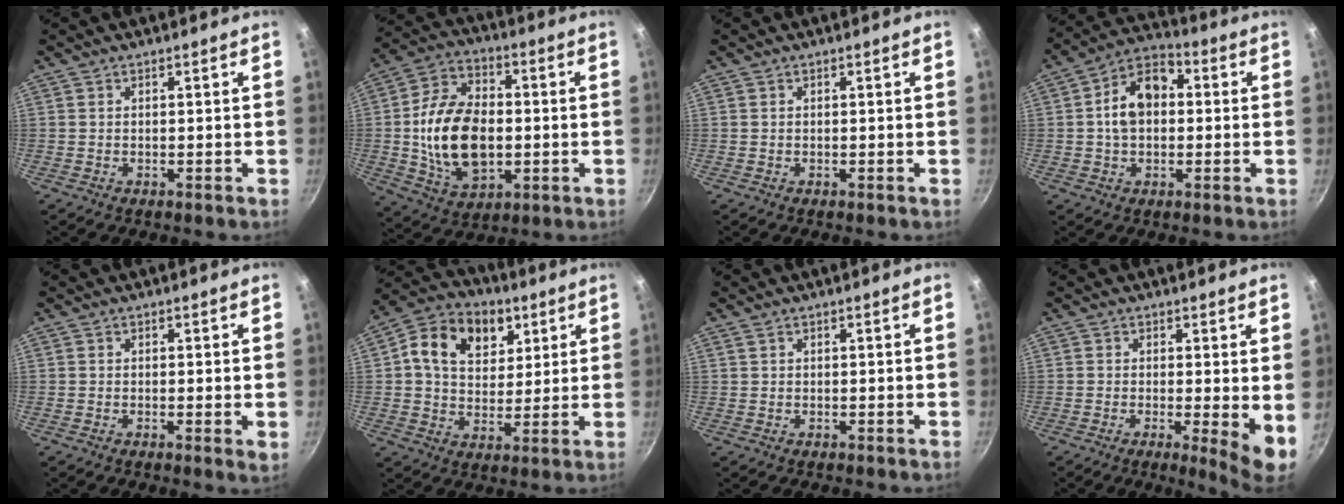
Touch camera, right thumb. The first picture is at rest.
{"total": 18.7, "force": [-0.9, 12.0, 14.3], "torque": [-0.239, 0.015, -0.013]}
{"total": 0.0}
{"total": 11.2, "force": [0.8, 7.8, 8.0], "torque": [-0.107, 0.030, -0.004]}
{"total": 1.6, "force": [0.1, 0.5, 1.5], "torque": [-0.020, -0.008, -0.002]}
{"total": 15.0, "force": [5.5, 11.1, 8.6], "torque": [-0.119, -0.005, 0.078]}
{"total": 0.5, "force": [0.3, 0.3, 0.3], "torque": [-0.006, 0.003, 0.007]}
{"total": 6.0, "force": [-0.1, 1.3, 5.8], "torque": [-0.081, -0.019, -0.002]}